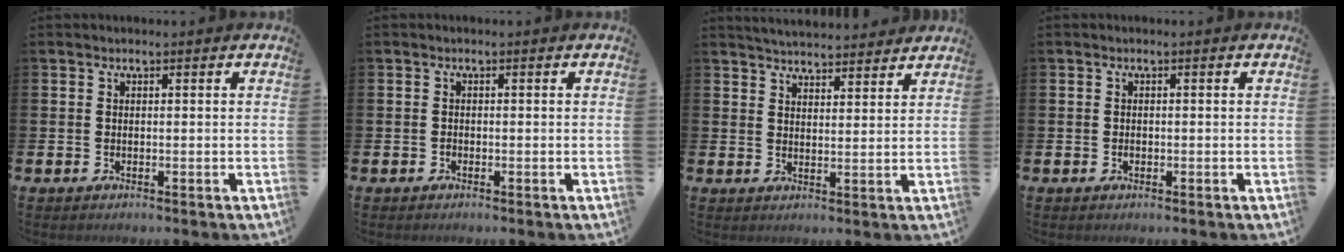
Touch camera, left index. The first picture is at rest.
{"total": 0.6, "force": [-0.5, 0.3, 0.1], "torque": [-0.010, 0.005, -0.009]}
{"total": 4.3, "force": [4.3, 0.3, 0.1], "torque": [-0.012, -0.025, 0.078]}
{"total": 0.7, "force": [-0.3, 0.5, 0.4], "torque": [-0.007, 0.004, -0.007]}